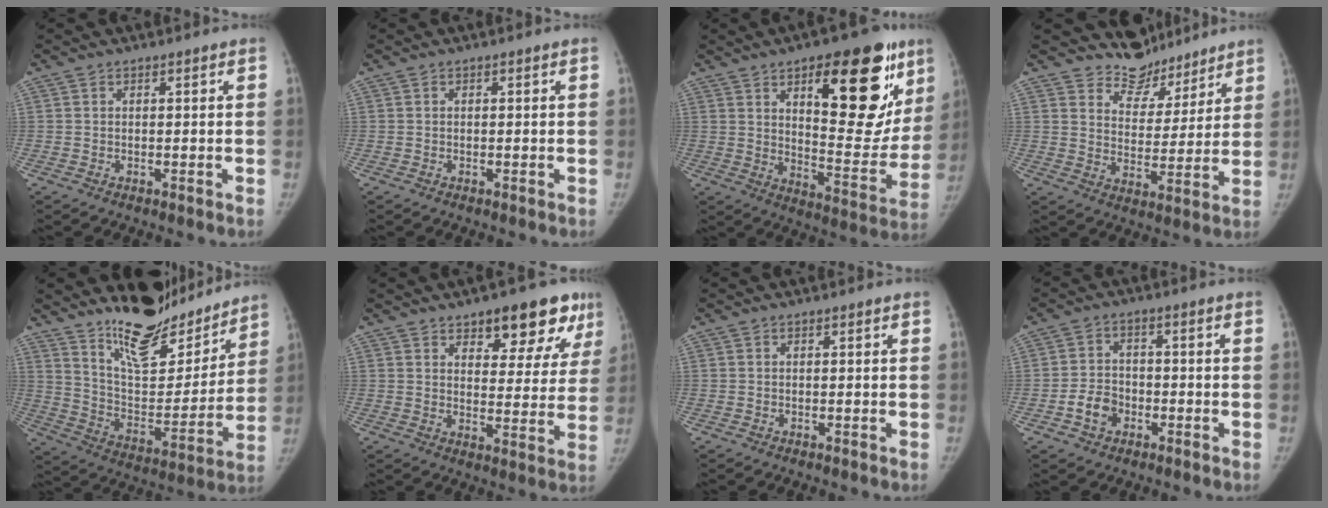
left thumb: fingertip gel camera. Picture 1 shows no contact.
{"total": 0.0}
{"total": 25.5, "force": [11.7, 10.0, 20.3], "torque": [-0.227, -0.047, 0.170]}
{"total": 9.3, "force": [8.4, 4.0, 0.1], "torque": [0.032, -0.072, 0.143]}
{"total": 20.3, "force": [17.1, 7.2, 8.3], "torque": [-0.074, -0.120, 0.280]}
{"total": 15.0, "force": [9.1, 6.4, 10.1], "torque": [-0.079, -0.043, 0.120]}
{"total": 0.0}
{"total": 5.2, "force": [-2.1, 4.1, 2.4], "torque": [-0.027, 0.019, -0.038]}